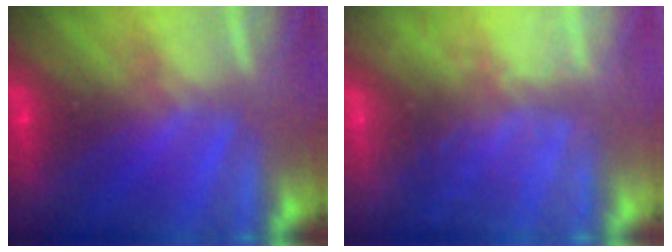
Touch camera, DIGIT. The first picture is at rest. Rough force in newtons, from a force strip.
{"total": 8.3}